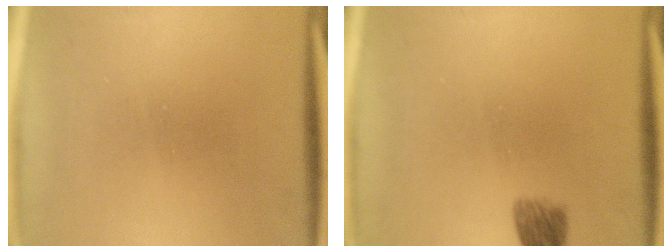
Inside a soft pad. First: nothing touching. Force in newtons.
{"total": 4.5}